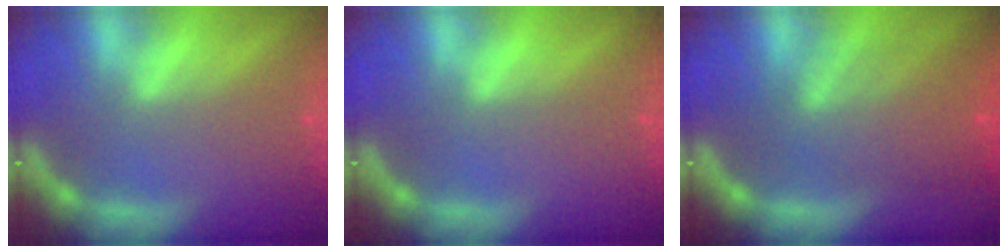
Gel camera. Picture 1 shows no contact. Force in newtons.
{"total": 0.0}
{"total": 7.1}